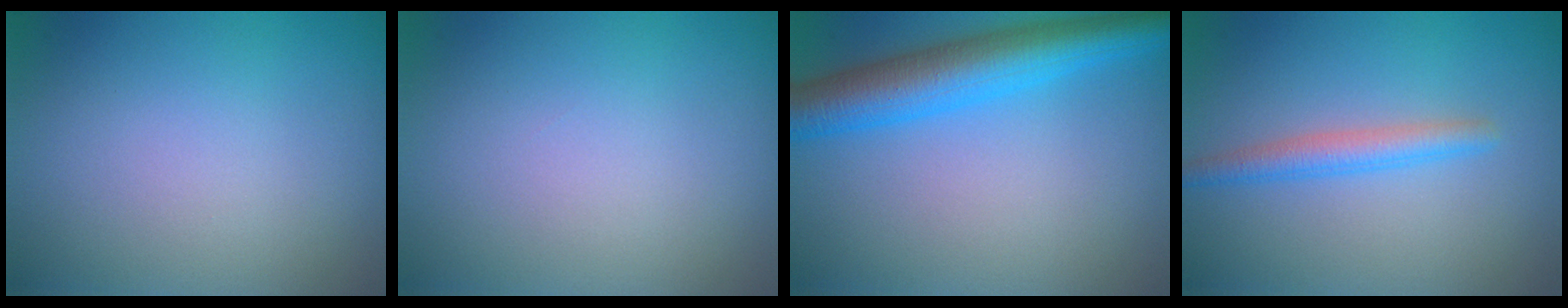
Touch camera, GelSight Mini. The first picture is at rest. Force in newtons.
{"total": 0.0}
{"total": 6.5, "press": 6.5, "slide": 0.3}
{"total": 2.3, "press": 2.2, "slide": 0.2}